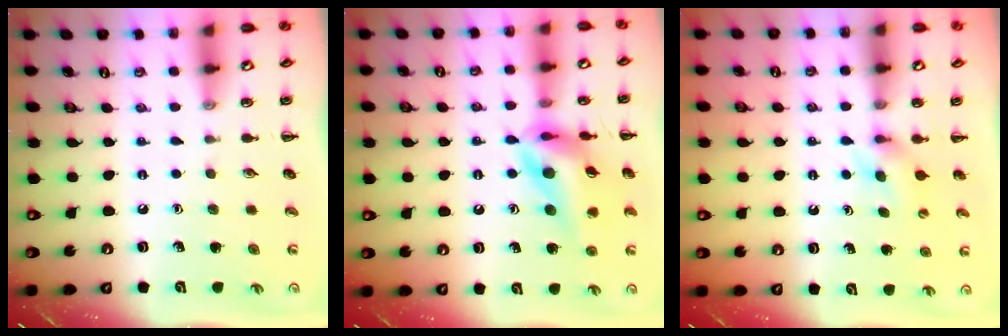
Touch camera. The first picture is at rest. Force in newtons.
{"total": 15.1, "press": 14.7, "slide": 3.7}
{"total": 4.5, "press": 4.2, "slide": 1.5}